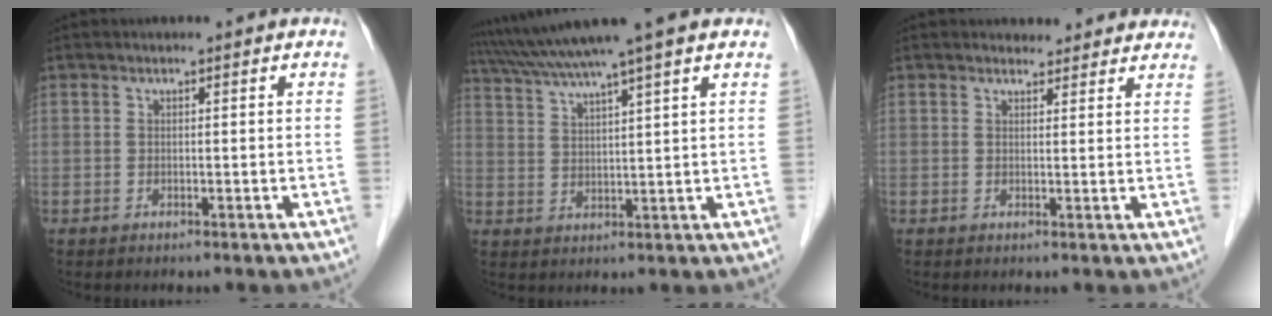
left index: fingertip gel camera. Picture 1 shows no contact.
{"total": 10.9, "force": [8.9, -1.6, 6.2], "torque": [-0.115, 0.028, 0.140]}
{"total": 5.5, "force": [5.1, 2.0, 0.4], "torque": [0.008, 0.007, 0.047]}